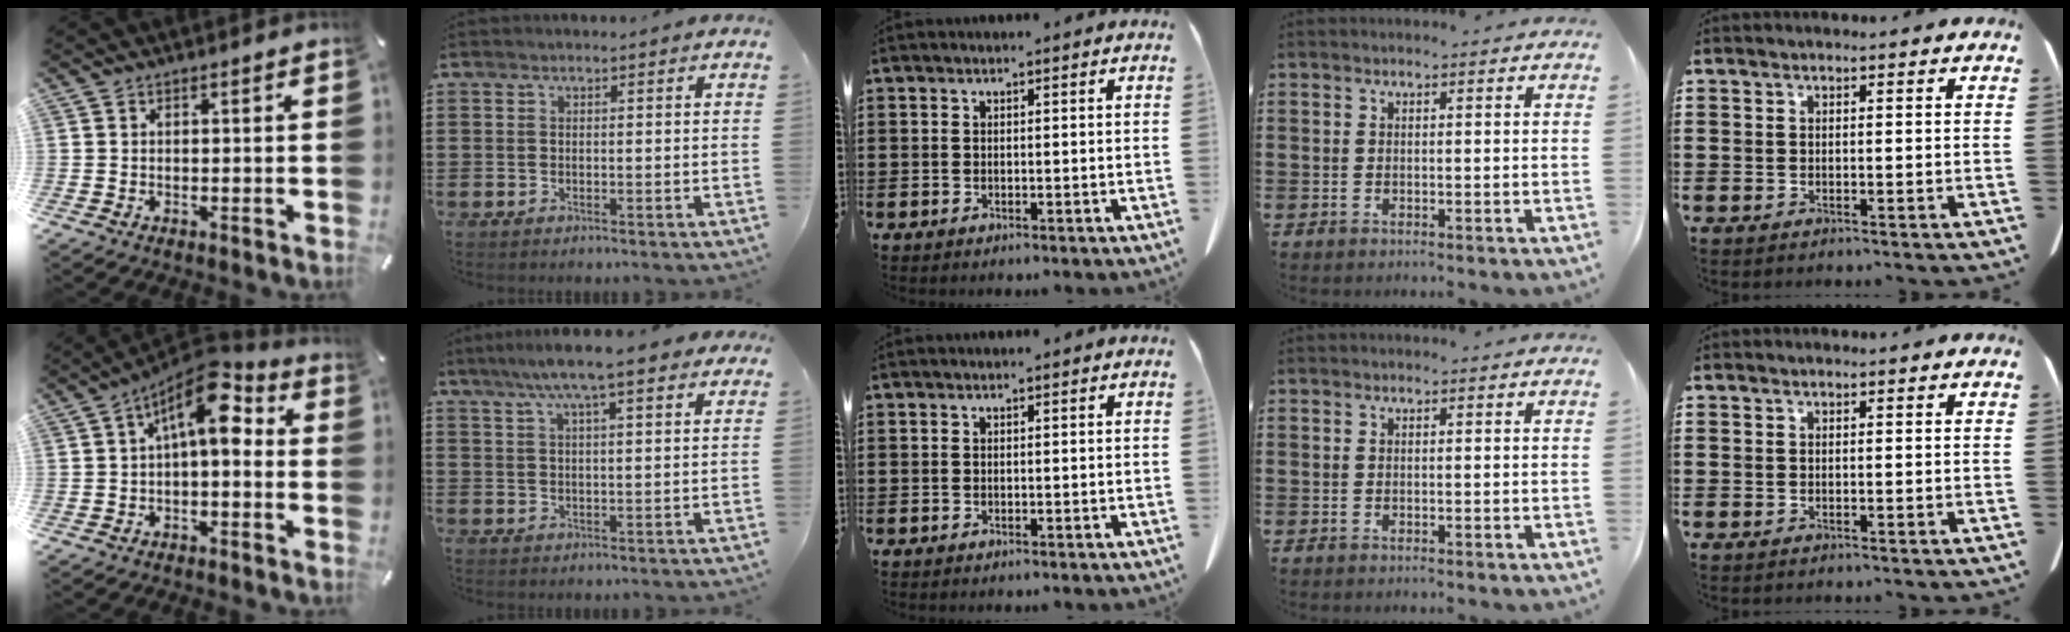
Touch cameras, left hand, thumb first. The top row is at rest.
{"thumb": {"total": 11.3, "force": [3.5, 5.2, 9.4], "torque": [-0.155, -0.023, 0.057]}, "index": {"total": 8.2, "force": [6.1, 1.2, 5.4], "torque": [-0.111, -0.006, 0.106]}}